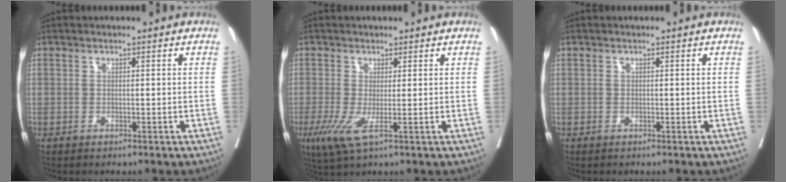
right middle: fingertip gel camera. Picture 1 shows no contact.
{"total": 4.3, "force": [-1.1, 0.4, 4.1], "torque": [-0.090, -0.017, -0.016]}
{"total": 0.0}